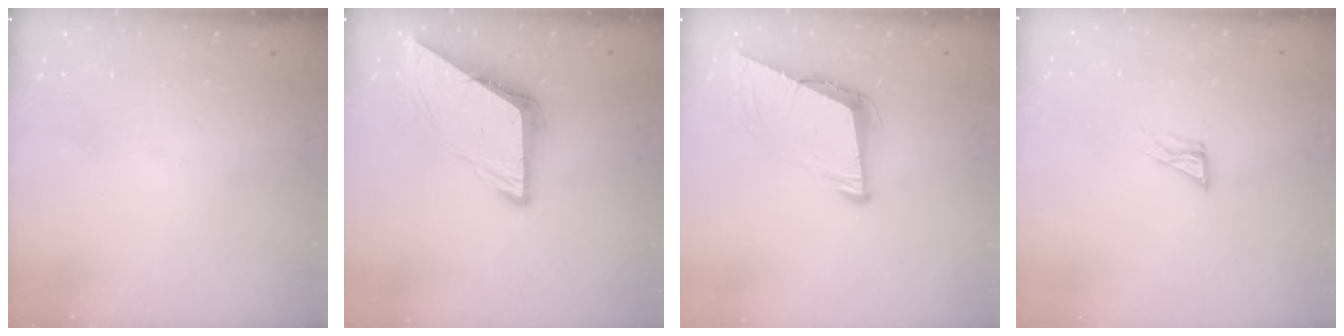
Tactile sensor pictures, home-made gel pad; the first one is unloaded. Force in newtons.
{"total": 9.1, "press": 9.0, "slide": 1.1}
{"total": 8.3, "press": 7.8, "slide": 3.1}
{"total": 6.5, "press": 6.5, "slide": 0.4}